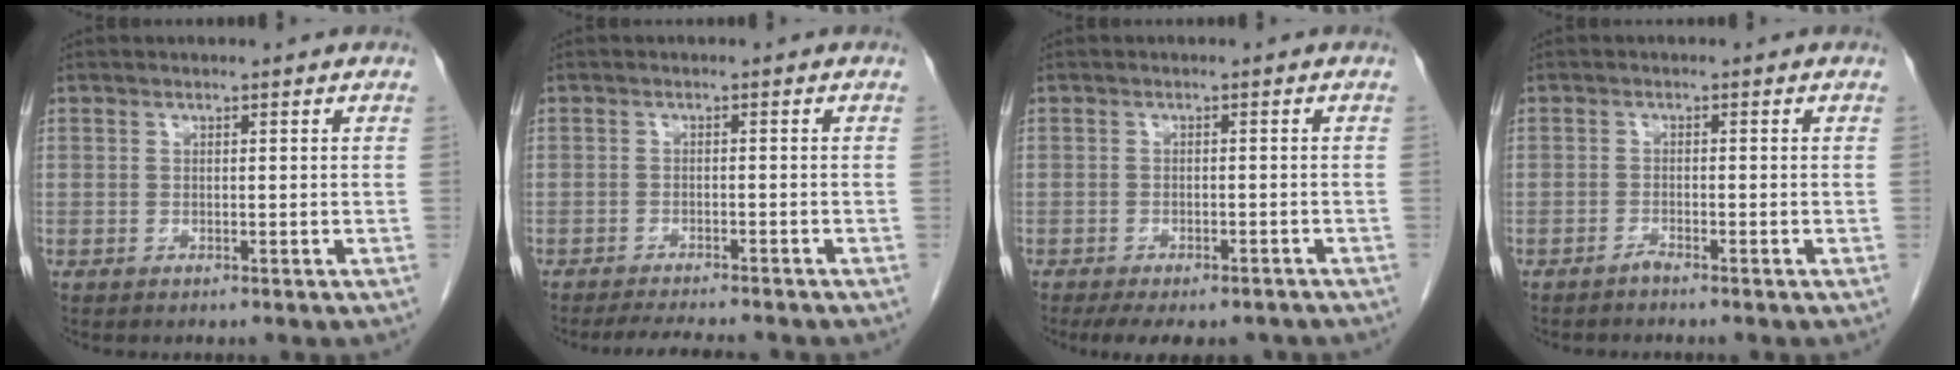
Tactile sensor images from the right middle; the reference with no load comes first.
{"total": 6.9, "force": [-6.2, 0.7, 2.9], "torque": [-0.041, -0.015, -0.092]}
{"total": 9.5, "force": [-7.6, 3.6, 4.3], "torque": [-0.065, -0.005, -0.097]}
{"total": 1.0, "force": [-0.9, -0.2, 0.3], "torque": [-0.007, 0.000, -0.017]}